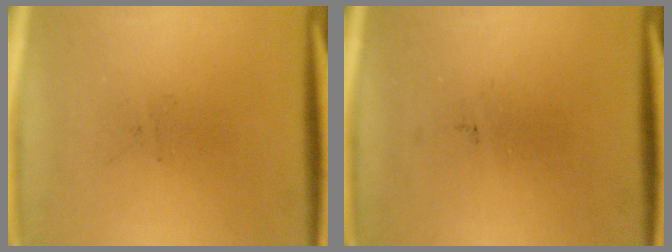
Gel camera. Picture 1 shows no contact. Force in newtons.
{"total": 0.0}